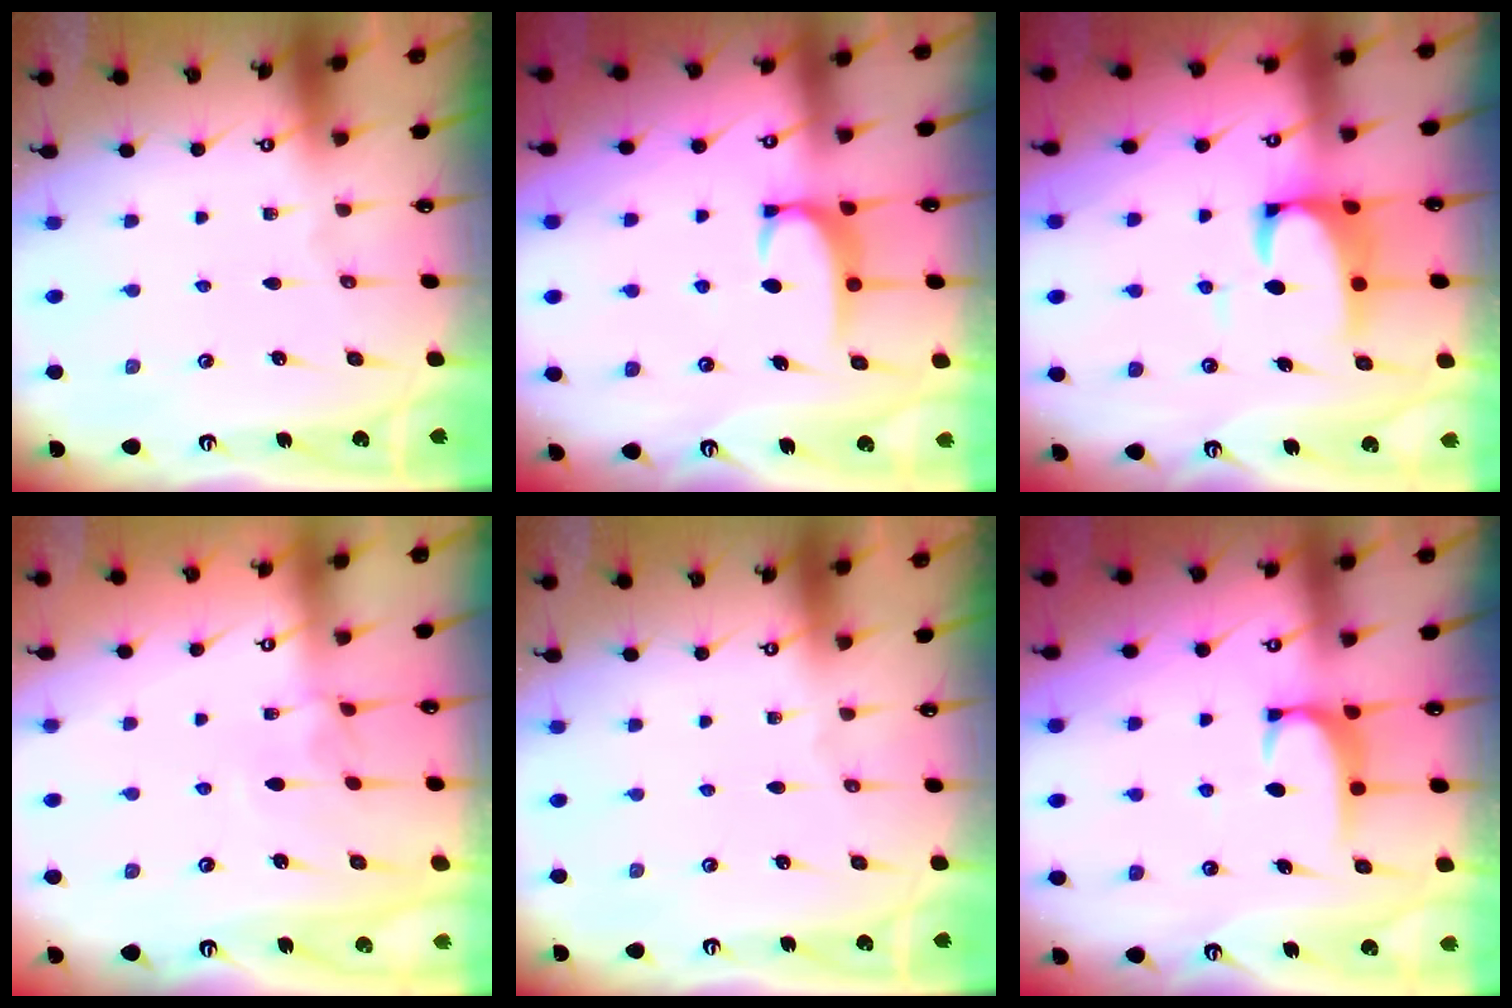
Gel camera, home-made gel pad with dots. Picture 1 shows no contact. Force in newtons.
{"total": 2.6, "press": 2.6, "slide": 0.4}
{"total": 3.9, "press": 3.7, "slide": 1.2}
{"total": 4.7, "press": 4.7, "slide": 0.1}
{"total": 0.0}
{"total": 1.9, "press": 1.9, "slide": 0.5}